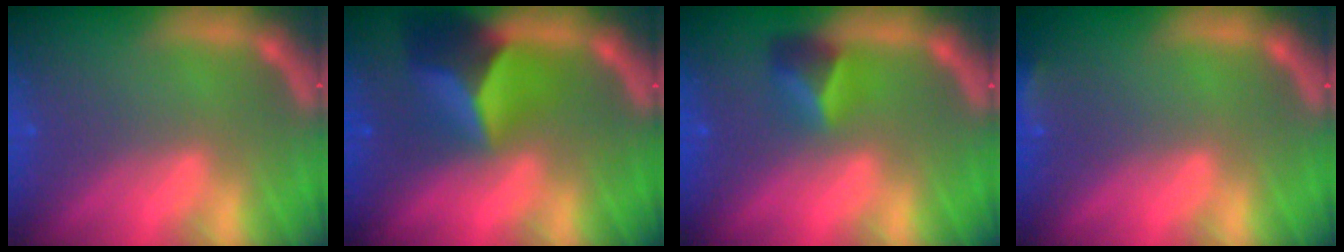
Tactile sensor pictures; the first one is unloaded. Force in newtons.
{"total": 6.9}
{"total": 2.9}
{"total": 1.9}